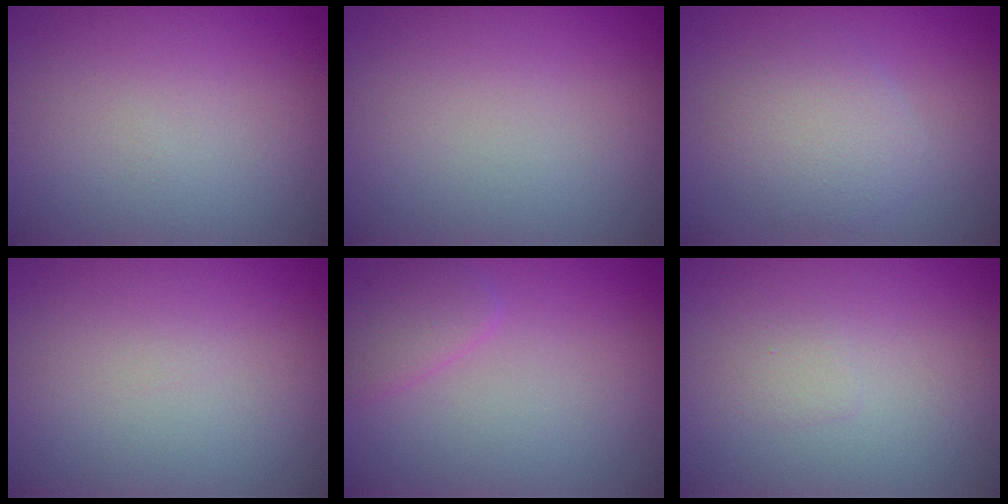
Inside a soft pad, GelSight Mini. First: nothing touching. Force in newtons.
{"total": 0.0}
{"total": 3.0, "press": 3.0, "slide": 0.0}
{"total": 0.0}
{"total": 1.6, "press": 1.6, "slide": 0.2}
{"total": 0.6, "press": 0.6, "slide": 0.1}